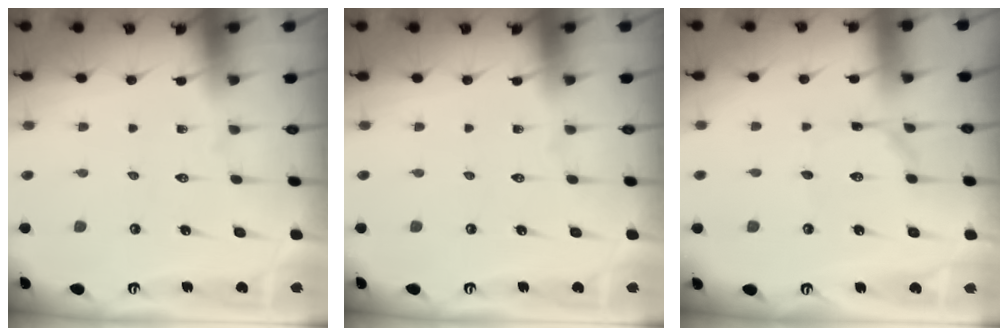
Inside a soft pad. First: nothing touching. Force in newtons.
{"total": 0.0}
{"total": 1.4, "press": 1.4, "slide": 0.1}